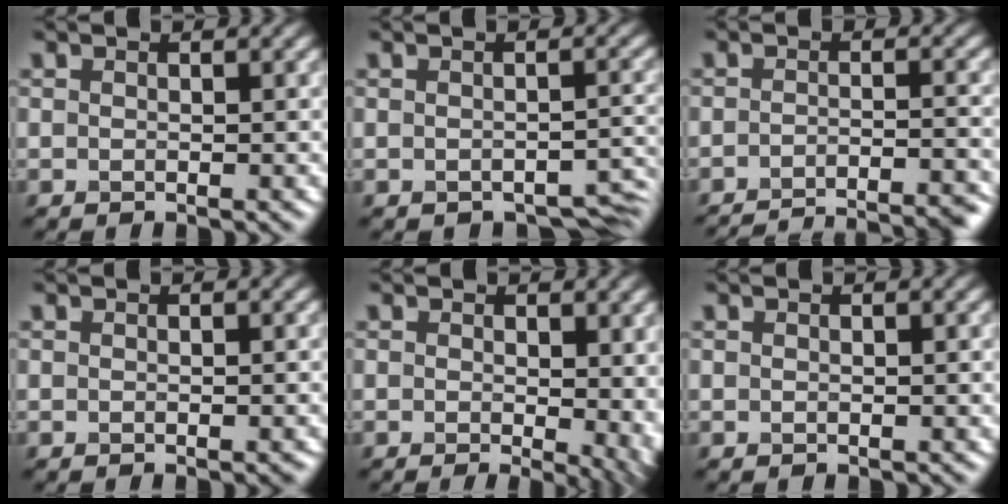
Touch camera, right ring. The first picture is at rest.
{"total": 2.5, "force": [-1.7, 1.2, 1.4], "torque": [-0.012, -0.010, -0.016]}
{"total": 10.6, "force": [-9.5, 2.4, 3.8], "torque": [-0.028, 0.000, -0.110]}
{"total": 0.6, "force": [-0.4, 0.1, 0.5], "torque": [-0.004, 0.000, -0.005]}
{"total": 5.6, "force": [-0.4, 2.4, 5.0], "torque": [-0.042, -0.007, -0.002]}
{"total": 0.0}